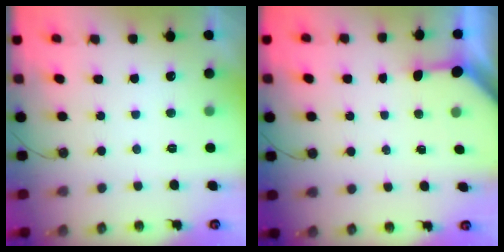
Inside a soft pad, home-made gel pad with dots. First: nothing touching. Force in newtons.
{"total": 3.2, "press": 3.1, "slide": 0.3}